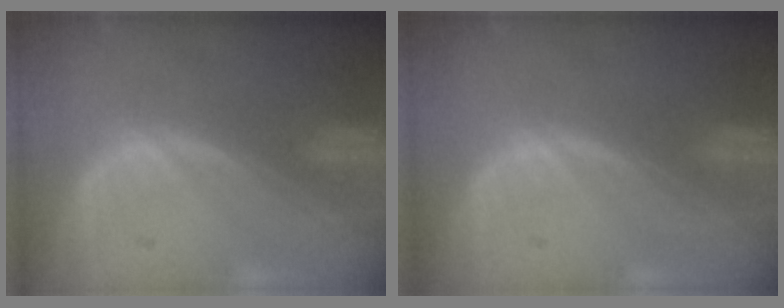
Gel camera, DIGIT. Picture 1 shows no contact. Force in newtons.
{"total": 0.0}